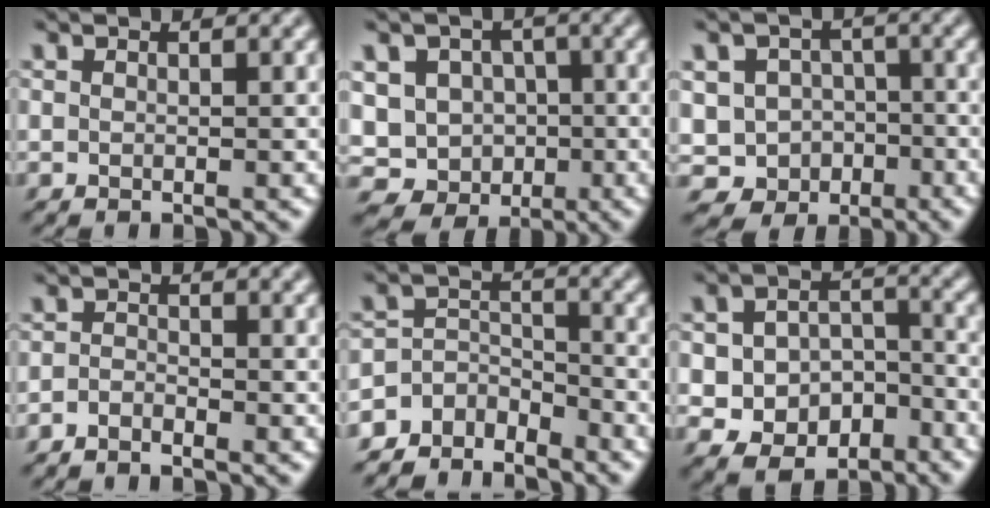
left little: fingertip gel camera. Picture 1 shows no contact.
{"total": 8.7, "force": [-2.4, 7.9, 3.0], "torque": [-0.044, 0.011, -0.058]}
{"total": 6.0, "force": [-2.2, 5.3, 1.6], "torque": [-0.008, 0.003, -0.058]}
{"total": 1.3, "force": [-1.2, 0.3, 0.4], "torque": [-0.010, 0.003, -0.026]}
{"total": 4.9, "force": [-4.6, 1.8, 0.5], "torque": [-0.007, 0.001, -0.085]}
{"total": 6.7, "force": [-3.0, 5.1, 3.2], "torque": [-0.037, 0.001, -0.057]}